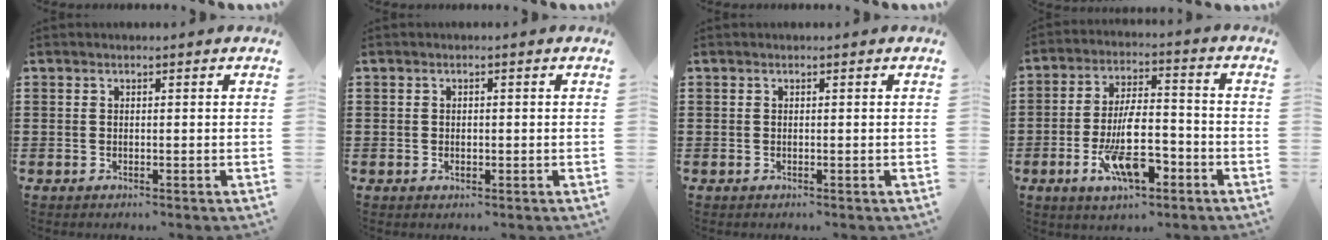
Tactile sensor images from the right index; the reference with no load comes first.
{"total": 0.9, "force": [-0.1, 0.6, 0.6], "torque": [-0.014, 0.003, -0.002]}
{"total": 0.0}
{"total": 11.5, "force": [-4.5, 4.4, 9.6], "torque": [-0.189, 0.008, -0.077]}